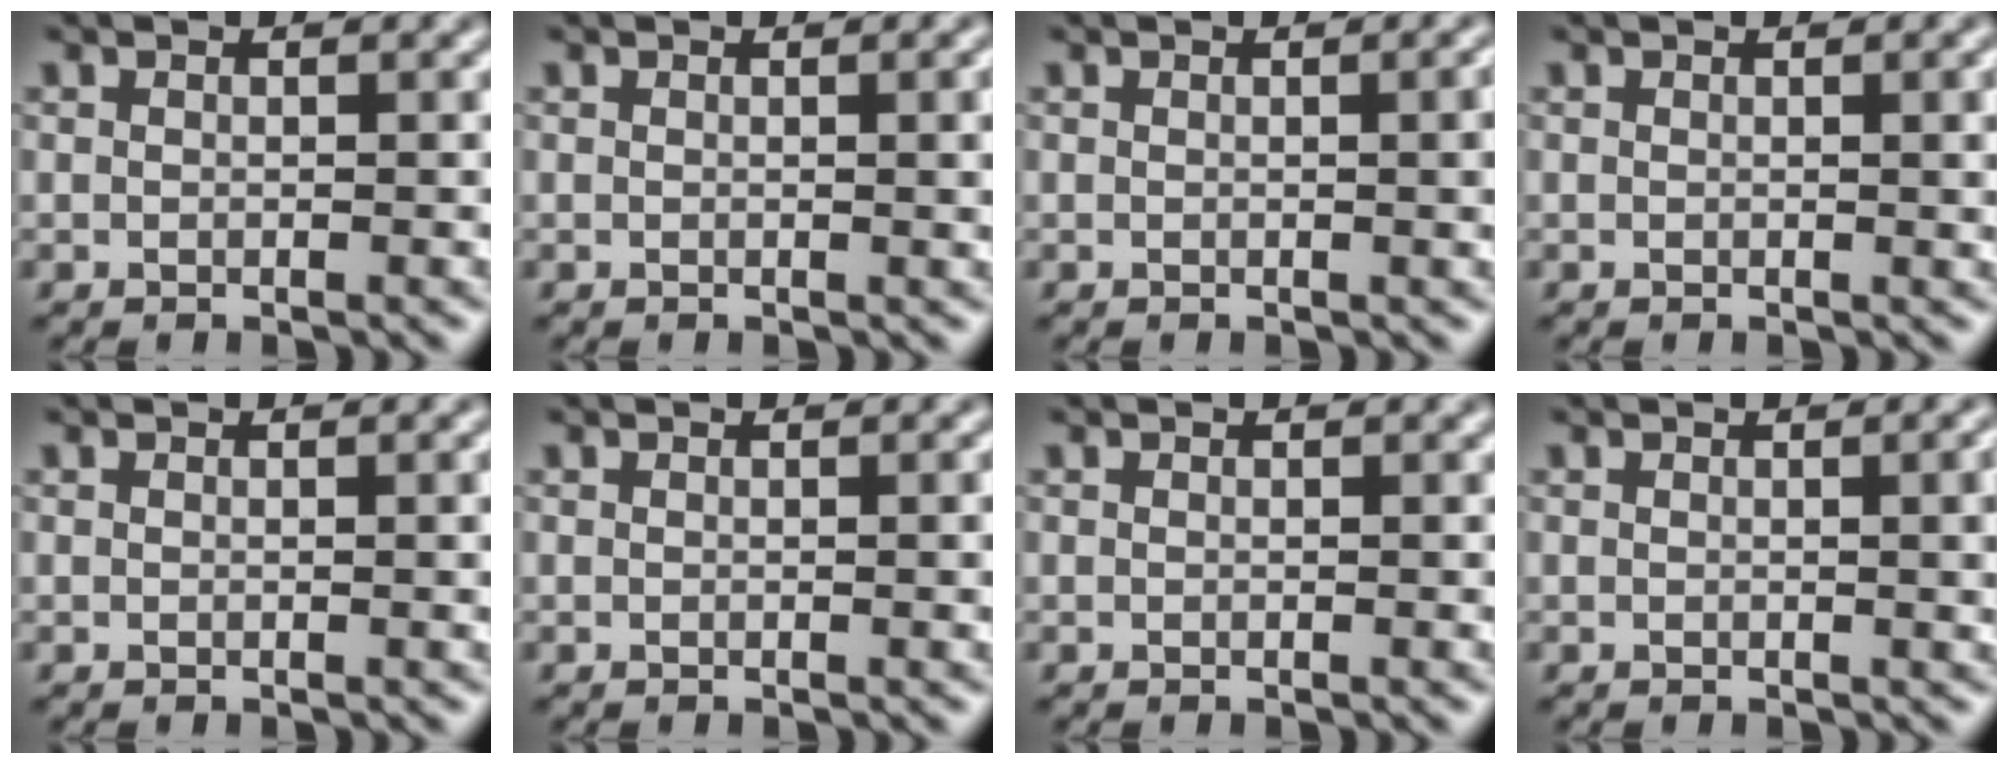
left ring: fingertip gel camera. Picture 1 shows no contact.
{"total": 2.0, "force": [0.2, 0.6, 1.9], "torque": [-0.020, 0.002, 0.001]}
{"total": 2.5, "force": [0.1, 0.8, 2.3], "torque": [-0.023, 0.003, -0.002]}
{"total": 2.0, "force": [0.3, 0.6, 1.9], "torque": [-0.020, 0.002, 0.002]}
{"total": 1.1, "force": [0.2, 0.2, 1.1], "torque": [-0.013, 0.001, 0.001]}
{"total": 1.1, "force": [0.1, 0.2, 1.0], "torque": [-0.011, 0.001, 0.000]}
{"total": 0.0}
{"total": 2.9, "force": [0.3, 0.9, 2.8], "torque": [-0.028, 0.004, 0.000]}